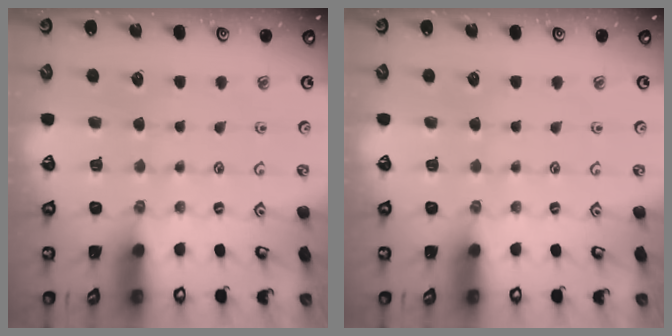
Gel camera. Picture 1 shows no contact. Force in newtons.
{"total": 0.0}